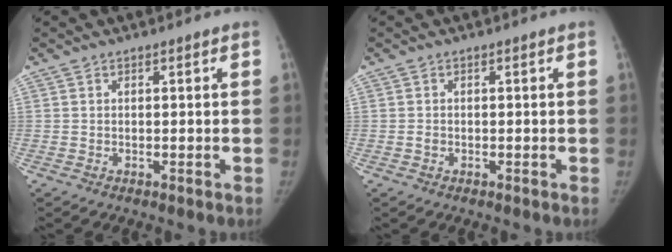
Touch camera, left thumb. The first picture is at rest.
{"total": 0.8, "force": [-0.2, 0.7, 0.4], "torque": [-0.003, 0.002, -0.004]}